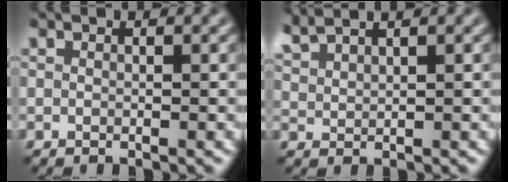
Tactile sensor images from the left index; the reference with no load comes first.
{"total": 2.4, "force": [2.3, 0.3, 0.7], "torque": [-0.018, 0.011, 0.053]}